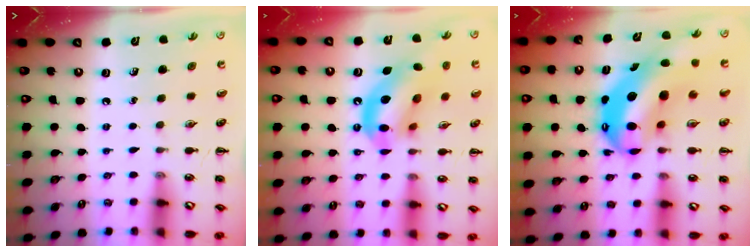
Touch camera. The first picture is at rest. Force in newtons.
{"total": 15.6, "press": 15.2, "slide": 3.3}
{"total": 13.6, "press": 13.3, "slide": 2.8}